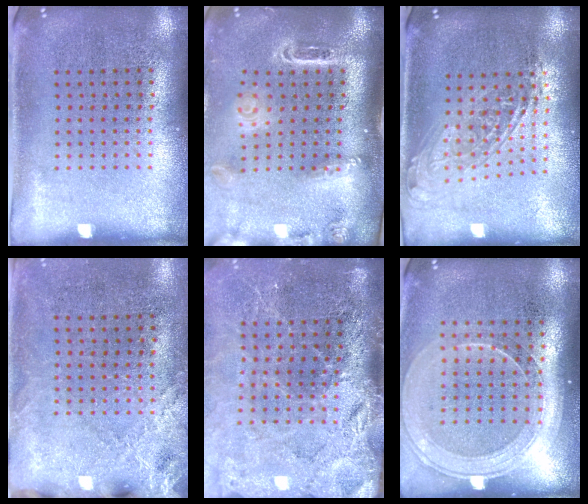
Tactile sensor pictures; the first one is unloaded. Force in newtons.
{"total": 2.8, "press": 1.9, "slide": 2.0}
{"total": 1.7, "press": 1.4, "slide": 1.0}
{"total": 2.5, "press": 2.2, "slide": 1.2}
{"total": 4.0, "press": 3.3, "slide": 2.3}
{"total": 1.7, "press": 1.5, "slide": 0.7}